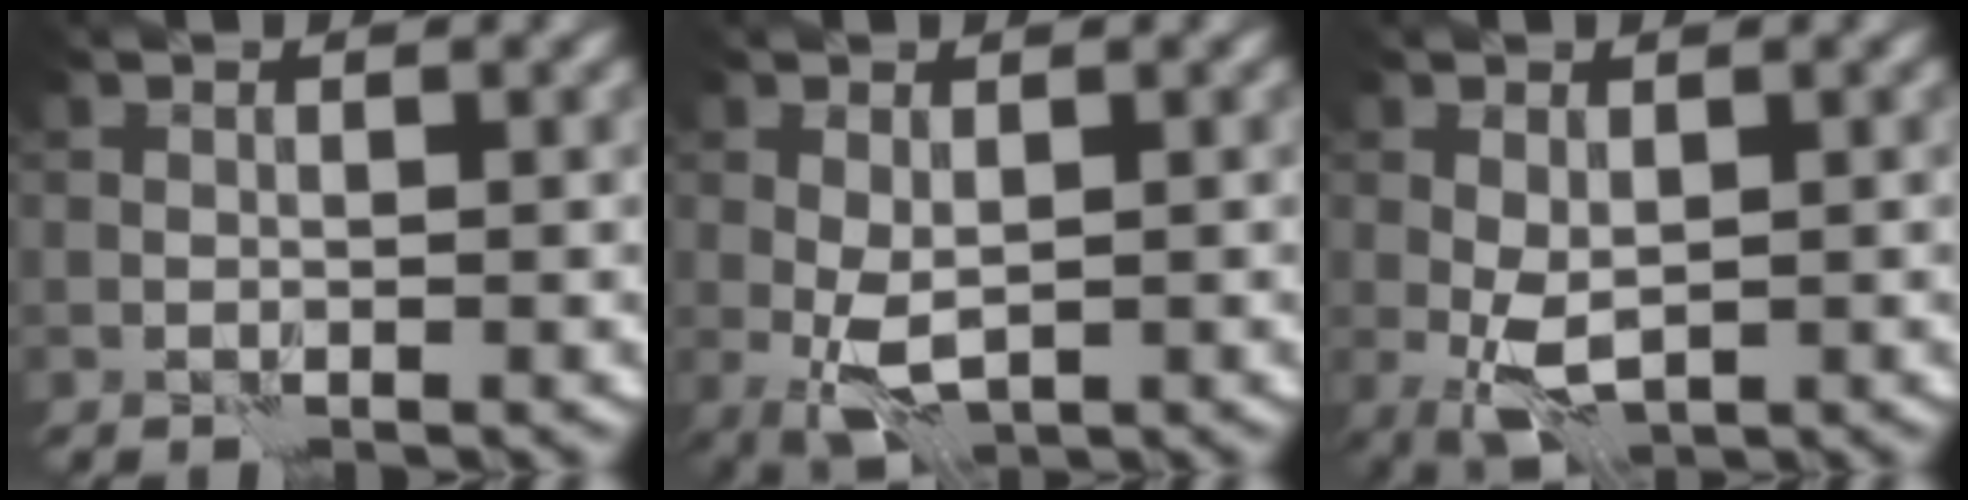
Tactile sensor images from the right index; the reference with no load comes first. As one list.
[{"total": 3.3, "force": [-0.4, 1.7, 2.8], "torque": [-0.064, -0.006, -0.004]}, {"total": 3.4, "force": [-0.4, 1.8, 2.8], "torque": [-0.063, -0.005, -0.005]}]